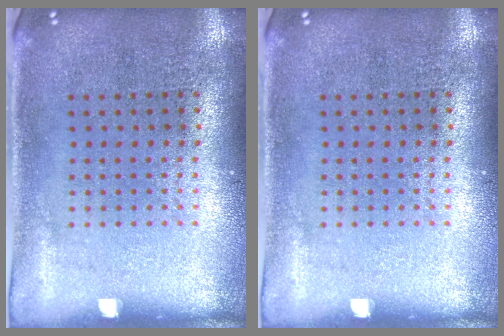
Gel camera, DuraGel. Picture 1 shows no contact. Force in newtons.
{"total": 0.0}